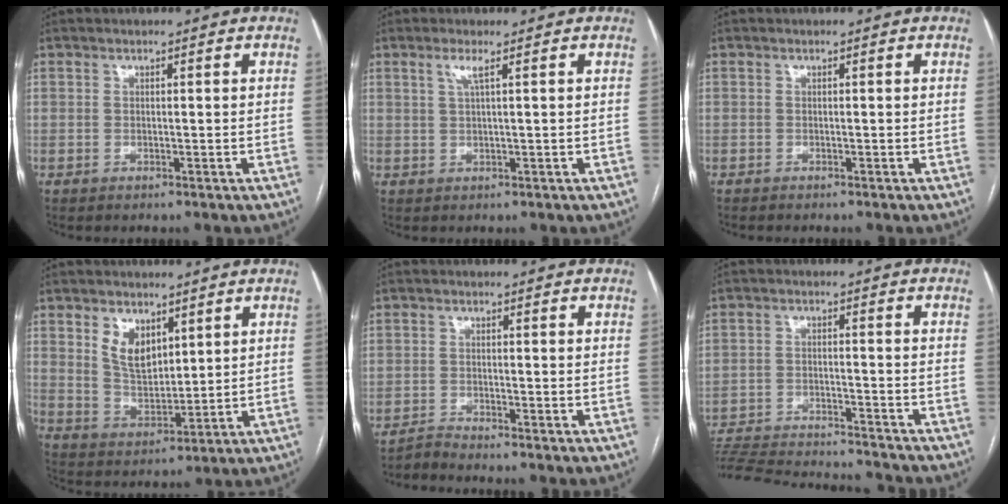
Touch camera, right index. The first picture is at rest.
{"total": 1.9, "force": [0.9, -0.2, 1.7], "torque": [-0.041, 0.002, 0.018]}
{"total": 0.8, "force": [-0.7, 0.2, 0.2], "torque": [-0.011, -0.002, -0.010]}
{"total": 6.9, "force": [3.5, 3.9, 4.4], "torque": [-0.087, 0.000, 0.078]}
{"total": 2.2, "force": [-2.0, -0.9, -0.3], "torque": [0.000, -0.013, -0.039]}
{"total": 18.9, "force": [-17.8, 0.9, 6.2], "torque": [-0.131, -0.028, -0.264]}